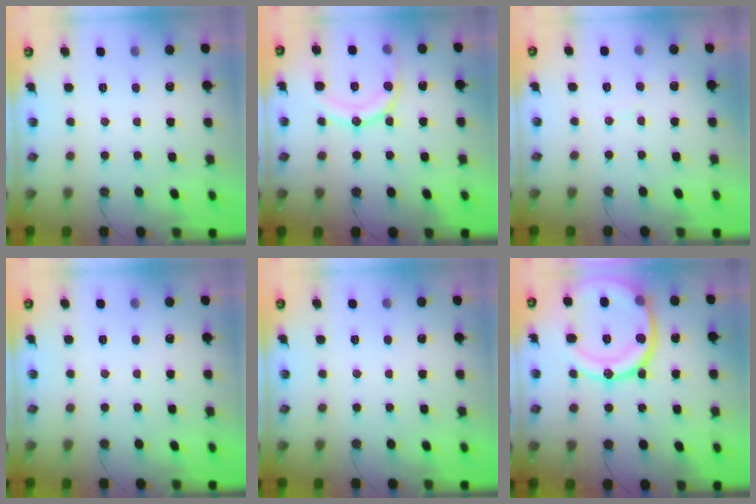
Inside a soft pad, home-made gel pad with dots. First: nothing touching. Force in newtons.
{"total": 14.1, "press": 14.0, "slide": 1.5}
{"total": 2.9, "press": 2.9, "slide": 0.3}
{"total": 0.0}
{"total": 0.0}
{"total": 24.2, "press": 24.0, "slide": 2.7}